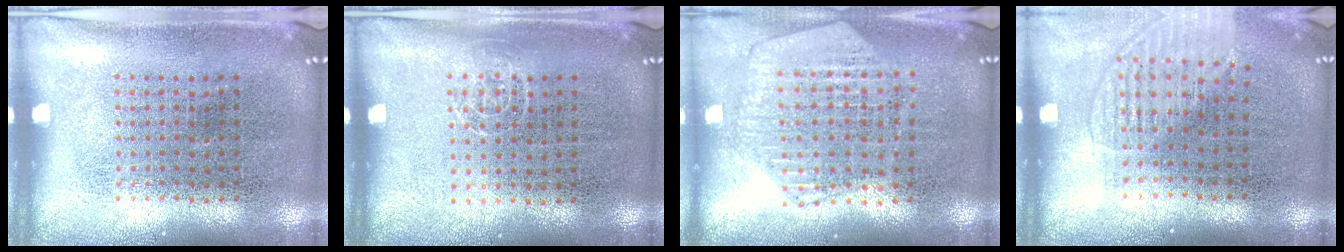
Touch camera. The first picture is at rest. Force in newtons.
{"total": 0.6, "press": 0.5, "slide": 0.4}
{"total": 1.2, "press": 1.2, "slide": 0.1}
{"total": 1.4, "press": 1.2, "slide": 0.6}